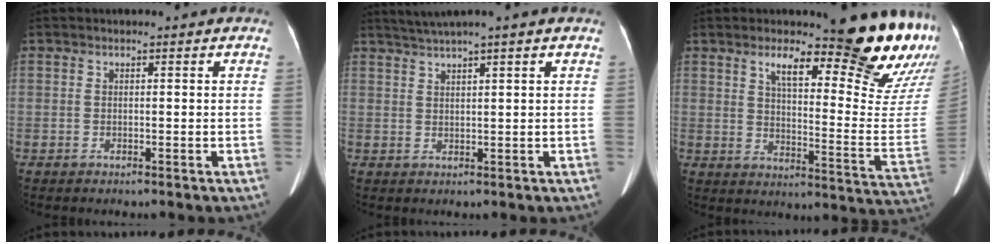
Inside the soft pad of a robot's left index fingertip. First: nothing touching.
{"total": 4.5, "force": [3.5, -1.0, 2.6], "torque": [-0.052, 0.022, 0.067]}
{"total": 22.8, "force": [17.6, 2.8, 14.1], "torque": [-0.181, -0.083, 0.217]}